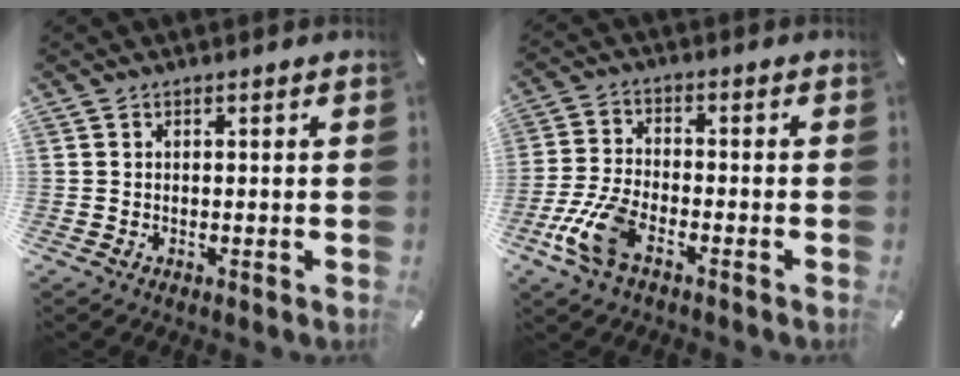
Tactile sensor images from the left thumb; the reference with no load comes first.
{"total": 9.8, "force": [-4.8, 4.7, 7.1], "torque": [-0.167, 0.003, -0.090]}